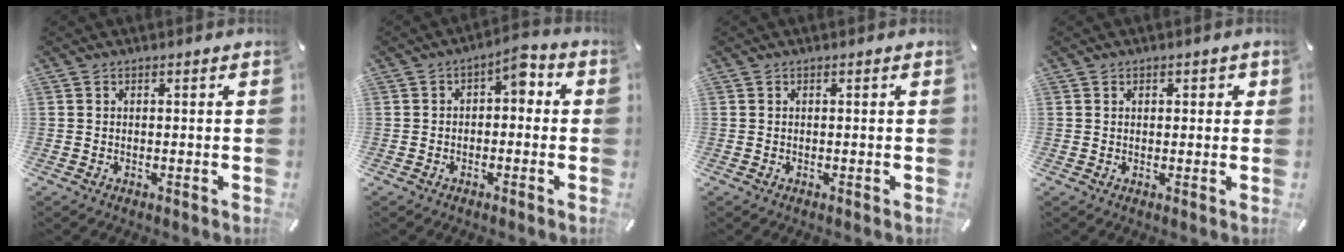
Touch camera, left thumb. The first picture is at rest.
{"total": 4.1, "force": [-0.1, 2.5, 3.2], "torque": [-0.049, 0.005, -0.011]}
{"total": 0.0}
{"total": 1.2, "force": [0.3, 0.9, 0.7], "torque": [-0.008, 0.004, 0.000]}